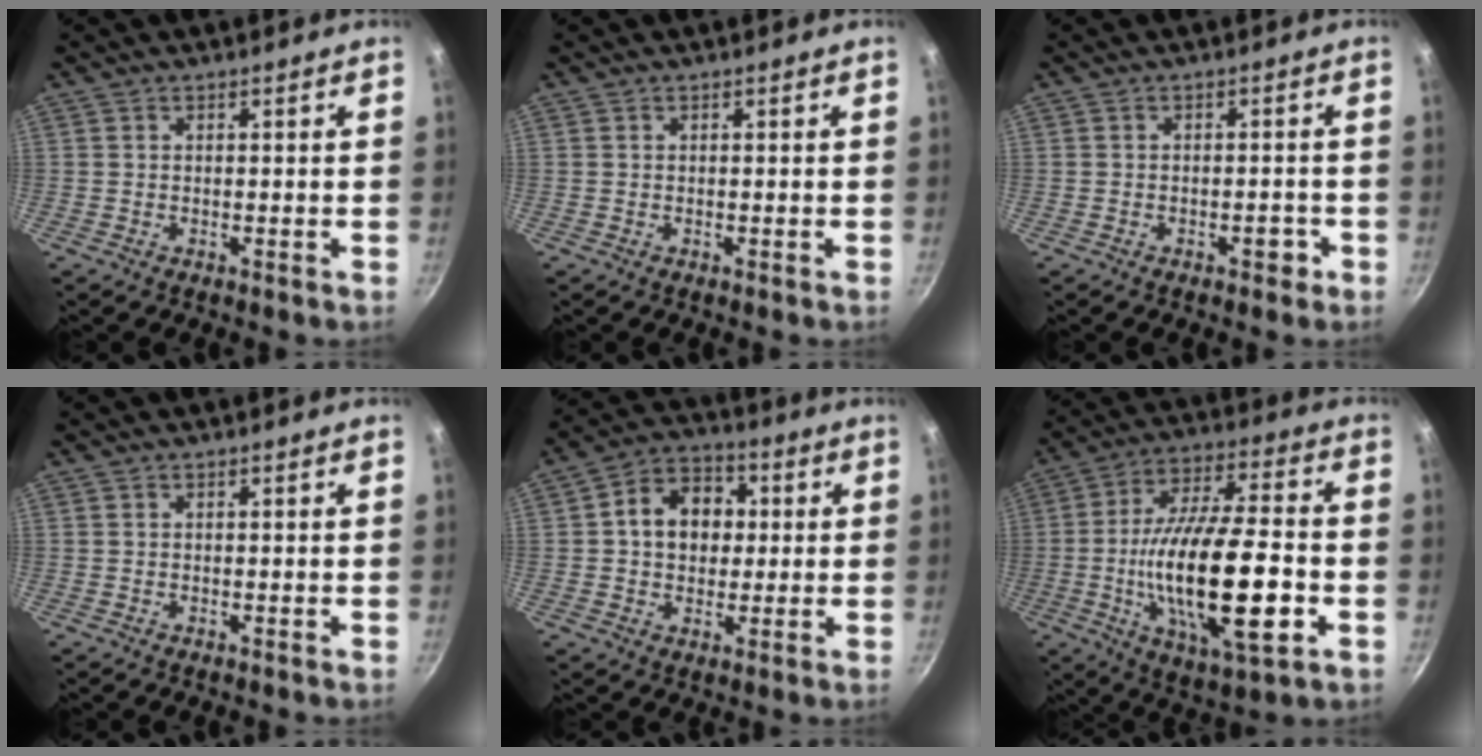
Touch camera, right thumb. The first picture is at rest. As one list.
[{"total": 0.0}, {"total": 0.0}, {"total": 0.0}, {"total": 11.2, "force": [1.5, 8.8, 6.8], "torque": [-0.073, 0.017, 0.009]}, {"total": 24.0, "force": [-4.8, 8.2, 22.0], "torque": [-0.384, 0.017, -0.080]}]